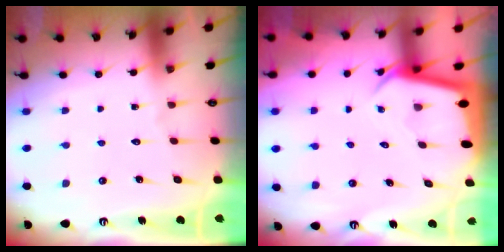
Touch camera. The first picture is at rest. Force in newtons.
{"total": 2.8, "press": 2.8, "slide": 0.3}